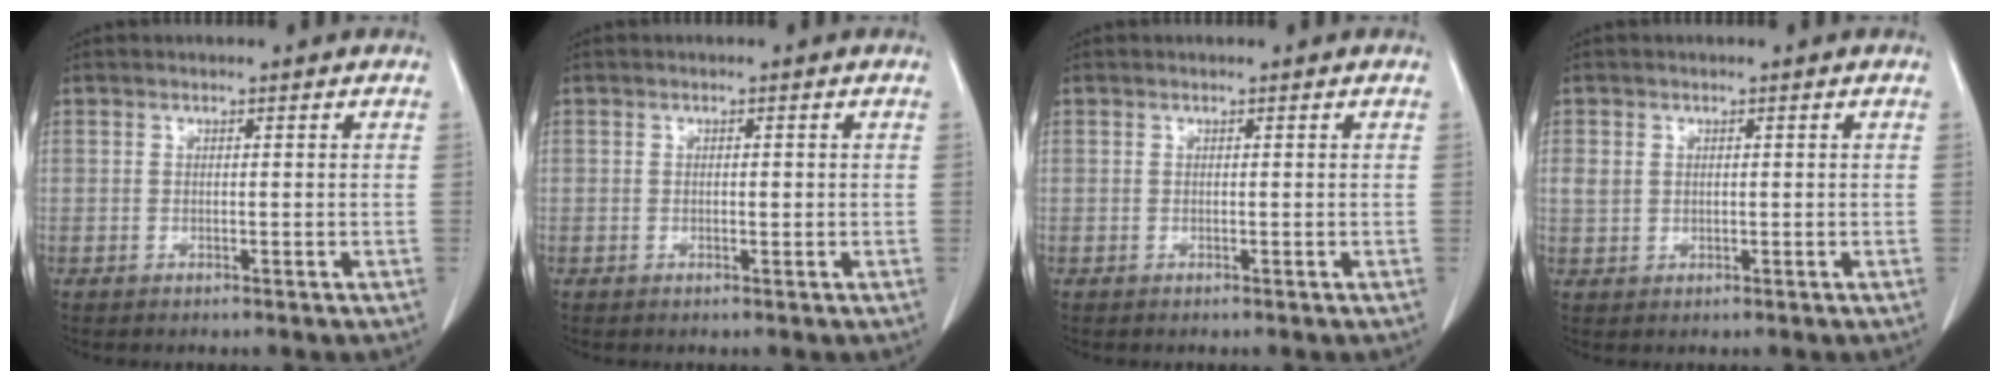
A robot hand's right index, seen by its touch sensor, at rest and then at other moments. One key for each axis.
{"total": 0.7, "fx": -0.1, "fy": 0.3, "fz": 0.6, "tx": -0.010, "ty": 0.000, "tz": -0.002}
{"total": 0.0}
{"total": 2.1, "fx": 0.2, "fy": 1.8, "fz": 1.1, "tx": -0.027, "ty": 0.010, "tz": 0.010}